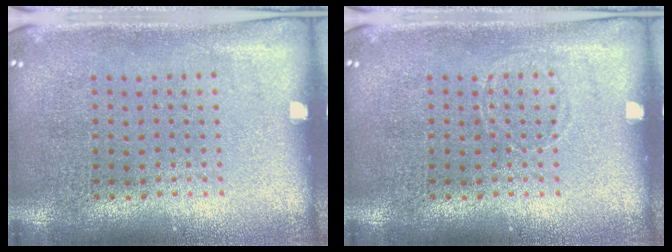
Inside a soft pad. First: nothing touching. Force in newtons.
{"total": 0.6, "press": 0.6, "slide": 0.0}